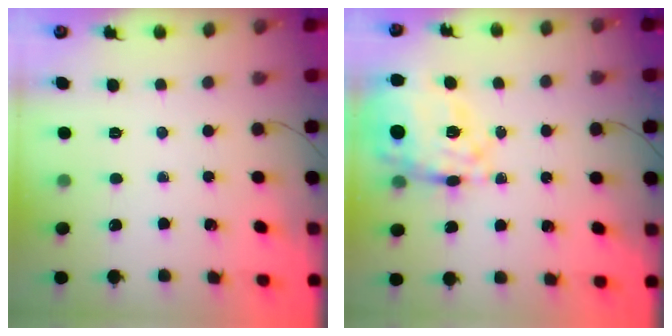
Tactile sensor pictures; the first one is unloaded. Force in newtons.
{"total": 16.8, "press": 16.0, "slide": 5.2}